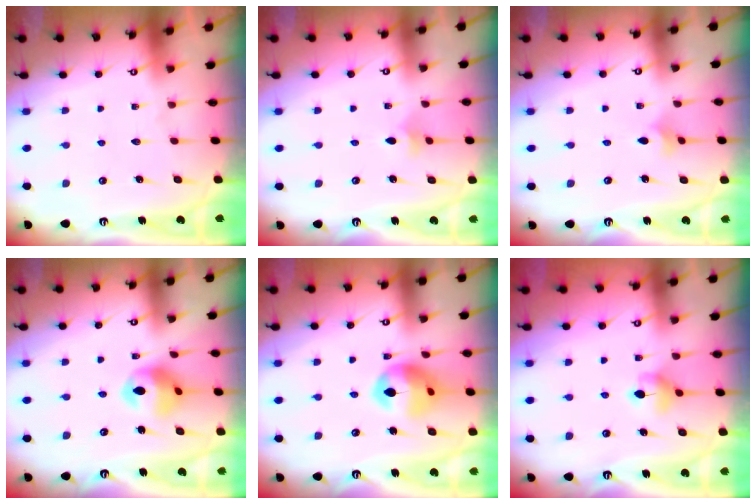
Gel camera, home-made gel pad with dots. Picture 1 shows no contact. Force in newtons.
{"total": 3.4, "press": 3.3, "slide": 0.8}
{"total": 2.5, "press": 2.5, "slide": 0.6}
{"total": 11.8, "press": 11.7, "slide": 1.3}
{"total": 12.6, "press": 12.6, "slide": 1.2}
{"total": 5.5, "press": 5.4, "slide": 0.7}